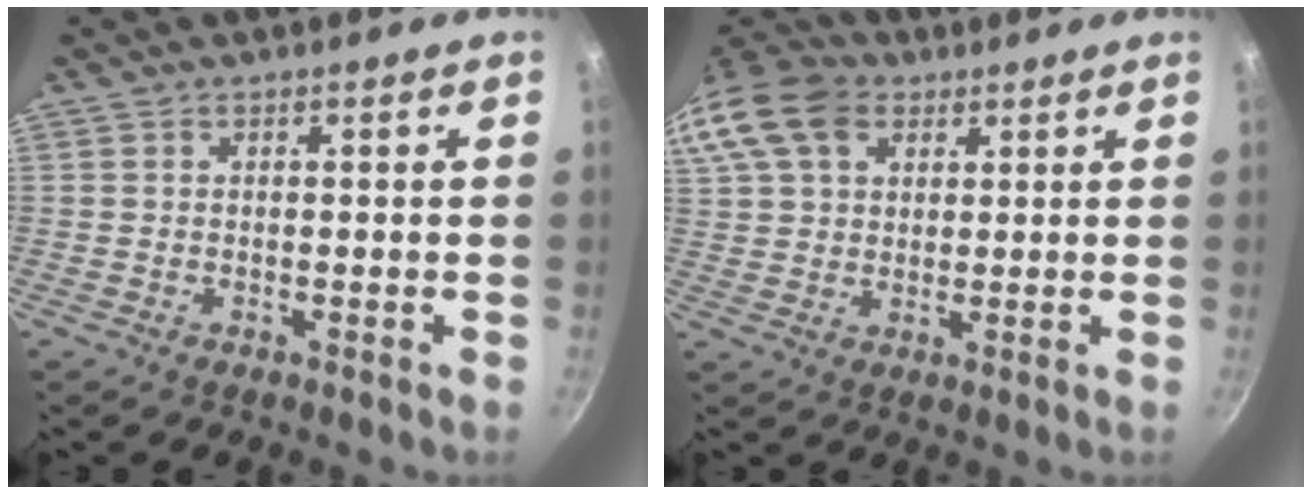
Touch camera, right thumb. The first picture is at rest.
{"total": 17.4, "force": [7.4, 12.5, 9.6], "torque": [-0.211, 0.028, 0.129]}